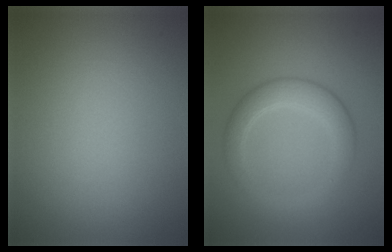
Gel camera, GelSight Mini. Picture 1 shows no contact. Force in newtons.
{"total": 3.7, "press": 3.7, "slide": 0.3}